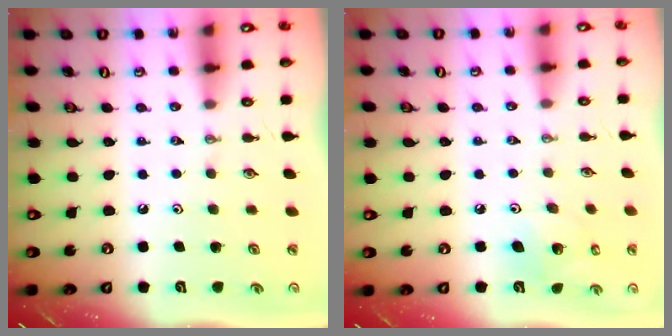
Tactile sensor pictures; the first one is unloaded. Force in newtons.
{"total": 7.5, "press": 7.3, "slide": 1.7}